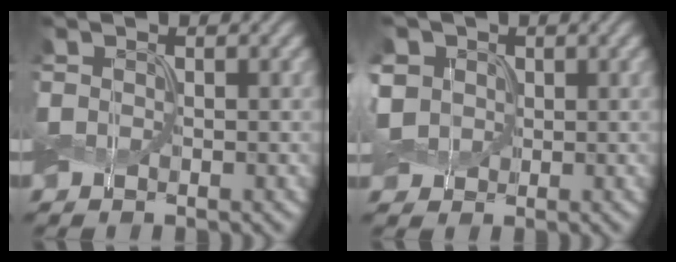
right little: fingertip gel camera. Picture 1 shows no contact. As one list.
[{"total": 3.8, "force": [0.7, 3.3, 1.6], "torque": [-0.061, 0.016, 0.004]}]